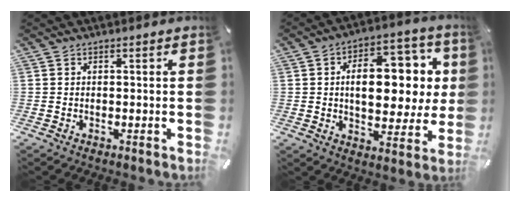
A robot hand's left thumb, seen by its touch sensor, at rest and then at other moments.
{"total": 17.2, "force": [3.1, 10.4, 13.4], "torque": [-0.185, -0.006, 0.055]}